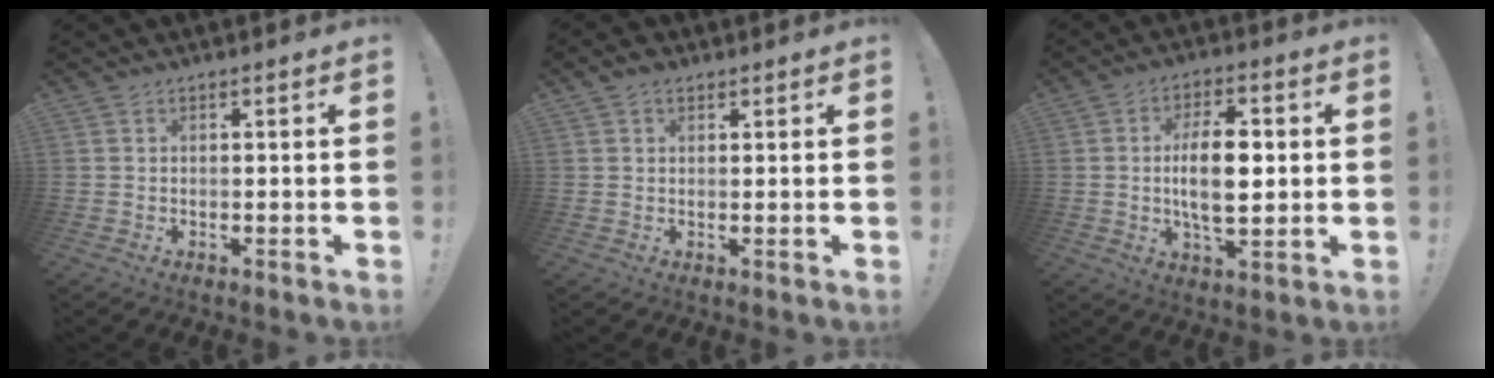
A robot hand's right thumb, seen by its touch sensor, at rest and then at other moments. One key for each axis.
{"total": 2.9, "fx": 1.8, "fy": 1.8, "fz": 1.5, "tx": -0.017, "ty": -0.005, "tz": 0.032}
{"total": 12.9, "fx": 0.5, "fy": 6.1, "fz": 11.4, "tx": -0.209, "ty": -0.004, "tz": -0.001}